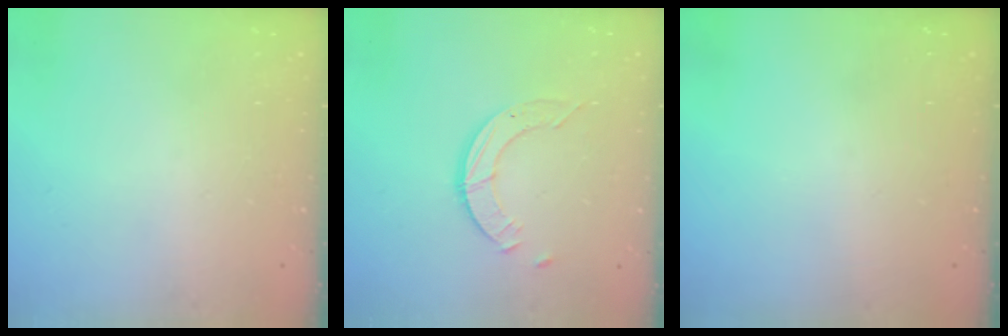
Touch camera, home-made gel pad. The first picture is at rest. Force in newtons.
{"total": 3.6, "press": 3.6, "slide": 0.4}
{"total": 0.0}